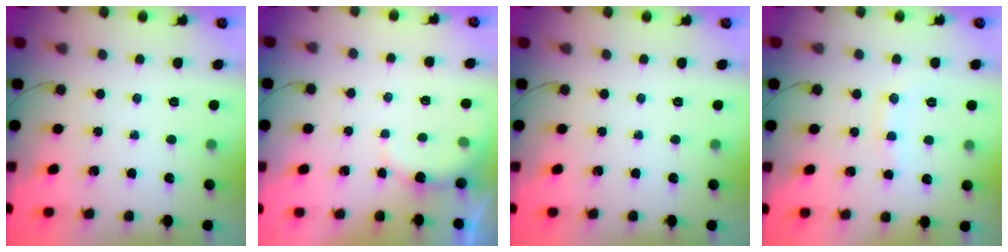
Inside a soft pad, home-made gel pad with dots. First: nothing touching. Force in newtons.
{"total": 5.7, "press": 5.7, "slide": 1.0}
{"total": 0.0}
{"total": 7.7, "press": 7.7, "slide": 1.1}